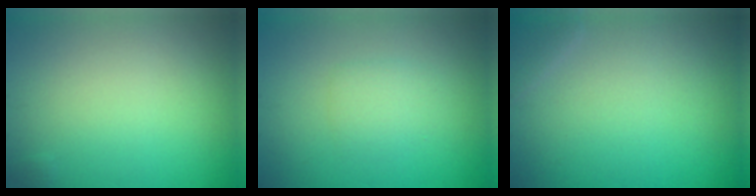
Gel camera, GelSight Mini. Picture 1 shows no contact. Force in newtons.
{"total": 1.6, "press": 1.6, "slide": 0.1}
{"total": 0.8, "press": 0.8, "slide": 0.1}